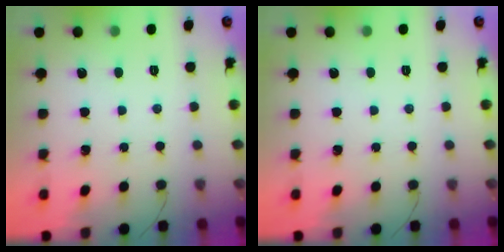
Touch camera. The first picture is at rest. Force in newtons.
{"total": 0.0}